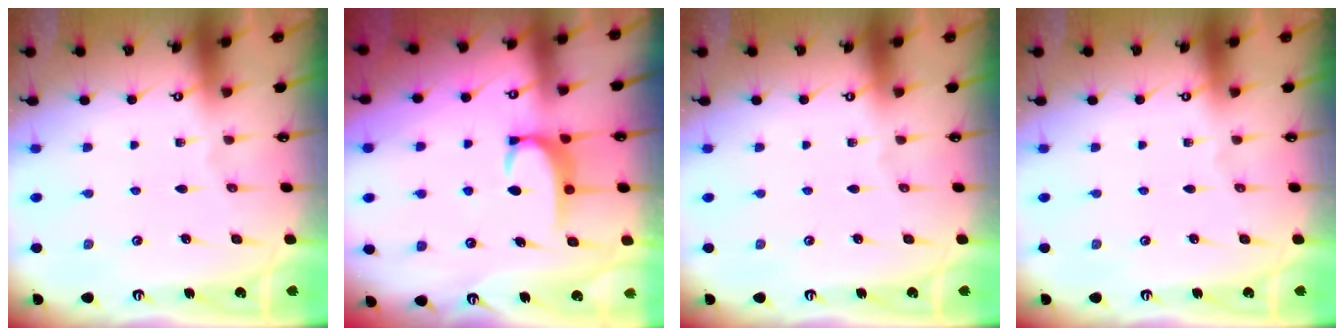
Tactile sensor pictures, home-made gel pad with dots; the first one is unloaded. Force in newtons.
{"total": 3.4, "press": 3.4, "slide": 0.4}
{"total": 0.0}
{"total": 0.0}